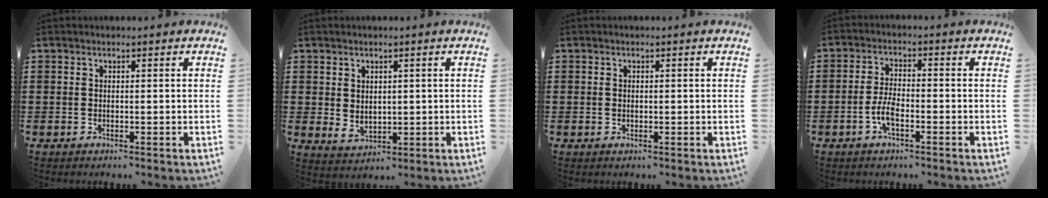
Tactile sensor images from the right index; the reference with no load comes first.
{"total": 2.6, "force": [1.2, 2.1, 0.8], "torque": [-0.015, 0.004, 0.021]}
{"total": 0.5, "force": [0.1, 0.5, 0.2], "torque": [-0.005, 0.003, 0.003]}
{"total": 4.4, "force": [-1.8, 1.5, 3.7], "torque": [-0.094, -0.005, -0.040]}